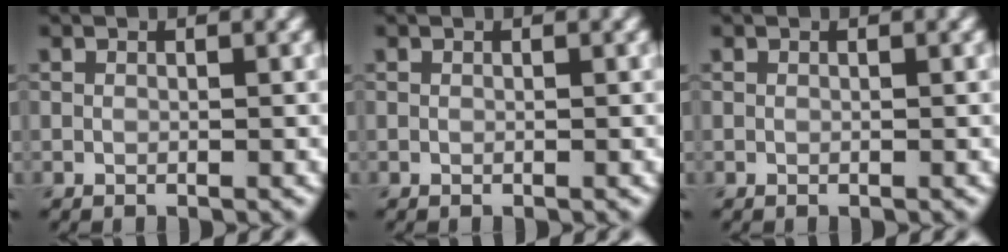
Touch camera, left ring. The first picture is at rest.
{"total": 0.0}
{"total": 0.0}